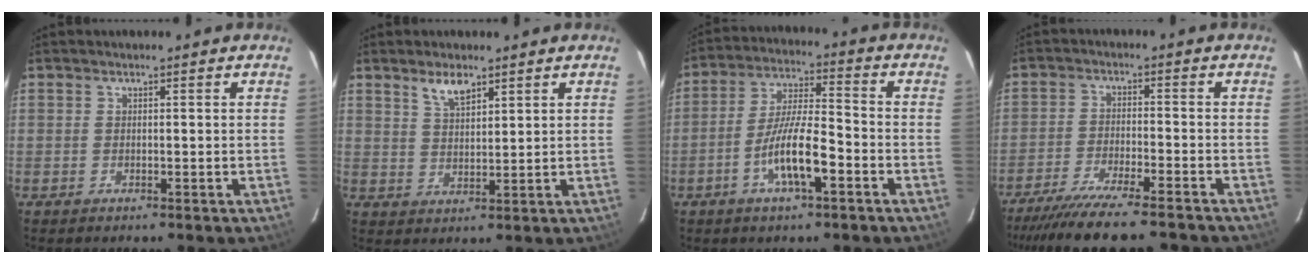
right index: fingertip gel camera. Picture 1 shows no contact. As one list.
[{"total": 4.6, "force": [3.3, 1.6, 2.7], "torque": [-0.050, 0.001, 0.063]}, {"total": 10.2, "force": [-4.6, 2.1, 8.9], "torque": [-0.176, -0.003, -0.082]}, {"total": 16.1, "force": [-14.3, 1.7, 7.3], "torque": [-0.153, -0.028, -0.226]}]